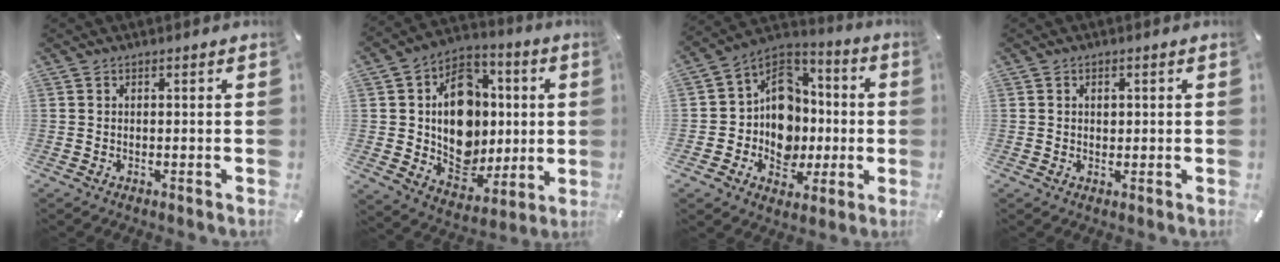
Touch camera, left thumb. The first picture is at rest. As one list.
[{"total": 16.9, "force": [1.6, 14.1, 9.3], "torque": [-0.149, -0.012, 0.039]}, {"total": 13.7, "force": [-1.4, 12.7, 4.9], "torque": [-0.105, -0.010, -0.016]}, {"total": 1.3, "force": [0.2, 1.1, 0.6], "torque": [0.002, -0.002, 0.000]}]